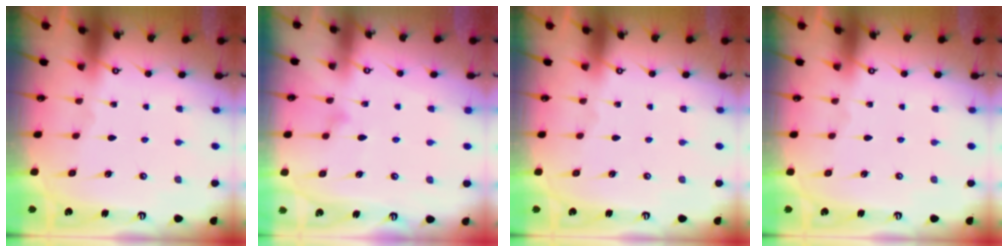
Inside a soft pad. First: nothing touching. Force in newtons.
{"total": 8.3, "press": 8.3, "slide": 0.5}
{"total": 0.0}
{"total": 0.0}